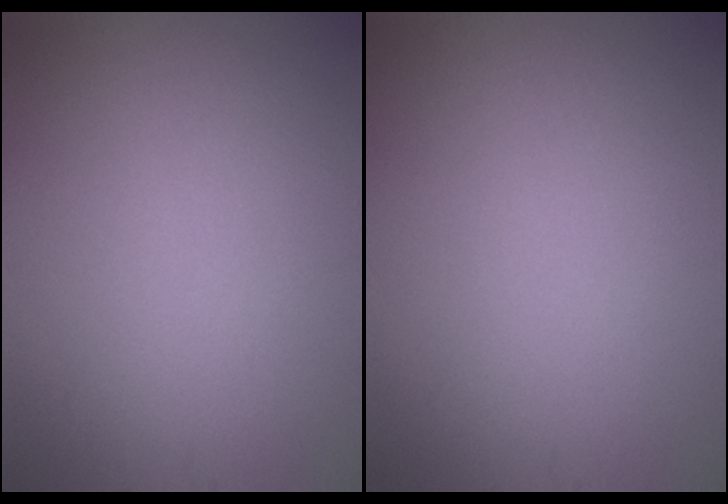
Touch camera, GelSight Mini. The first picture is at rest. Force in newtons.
{"total": 0.0}